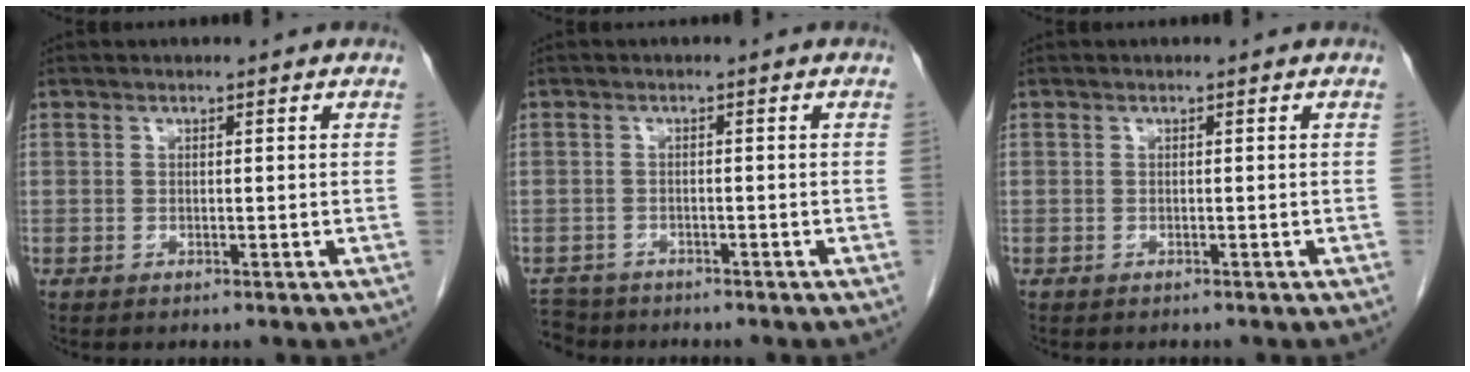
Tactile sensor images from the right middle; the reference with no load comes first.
{"total": 4.3, "force": [-3.9, 1.8, -0.3], "torque": [0.005, -0.006, -0.070]}
{"total": 0.9, "force": [-0.9, 0.2, 0.2], "torque": [-0.013, -0.003, -0.013]}